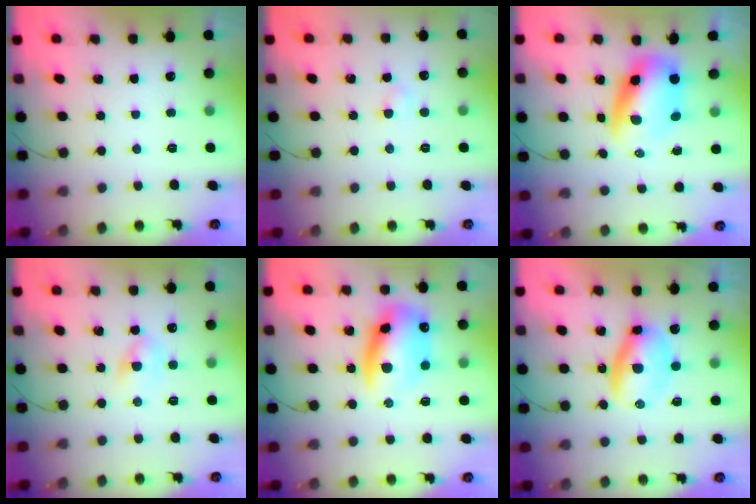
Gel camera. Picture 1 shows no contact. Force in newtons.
{"total": 2.3, "press": 2.1, "slide": 0.8}
{"total": 7.7, "press": 7.3, "slide": 2.2}
{"total": 2.9, "press": 2.8, "slide": 0.8}
{"total": 14.2, "press": 13.8, "slide": 3.6}
{"total": 6.1, "press": 6.0, "slide": 1.3}